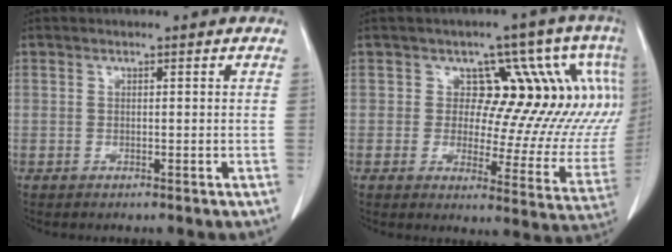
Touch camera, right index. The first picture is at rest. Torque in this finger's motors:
{"motor_torque": [0.40, 0.22, 0.19, 0.01]}